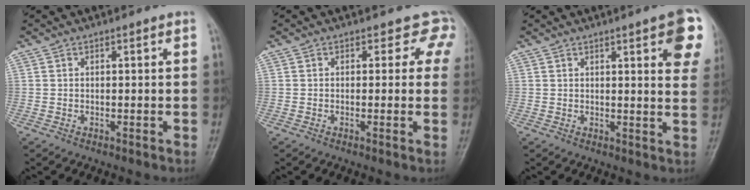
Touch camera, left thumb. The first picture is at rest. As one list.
[{"total": 3.9, "force": [2.7, 2.8, 0.5], "torque": [0.033, -0.010, 0.000]}, {"total": 10.5, "force": [4.8, 2.4, 9.0], "torque": [-0.083, -0.015, 0.052]}]